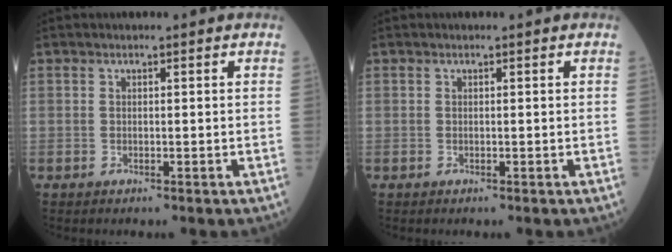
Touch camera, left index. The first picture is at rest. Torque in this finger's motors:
{"motor_torque": [0.01, 0.00, -0.02, 0.00]}